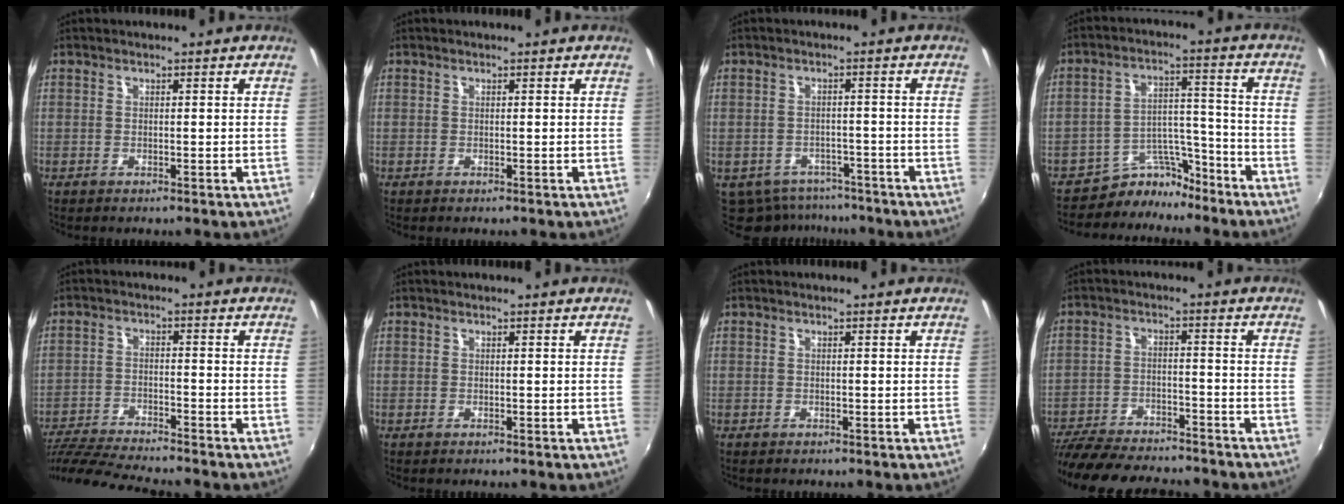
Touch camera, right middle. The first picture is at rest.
{"total": 0.0}
{"total": 9.6, "force": [-7.3, 5.6, 2.6], "torque": [-0.071, -0.012, -0.099]}
{"total": 8.3, "force": [-7.4, 3.7, 0.6], "torque": [-0.010, 0.044, -0.122]}
{"total": 13.3, "force": [-12.1, 1.1, 5.5], "torque": [-0.131, -0.021, -0.214]}
{"total": 0.0}
{"total": 0.0}
{"total": 18.2, "force": [-15.8, 5.0, 7.5], "torque": [-0.167, -0.022, -0.242]}